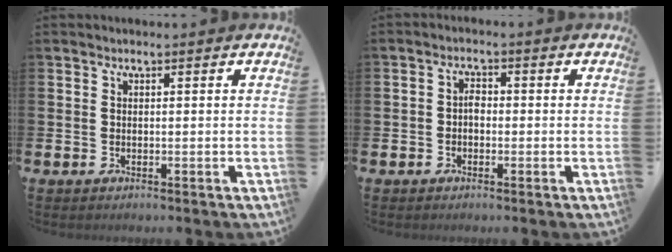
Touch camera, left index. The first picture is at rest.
{"total": 1.9, "force": [-0.6, 1.3, 1.3], "torque": [-0.021, 0.006, -0.015]}